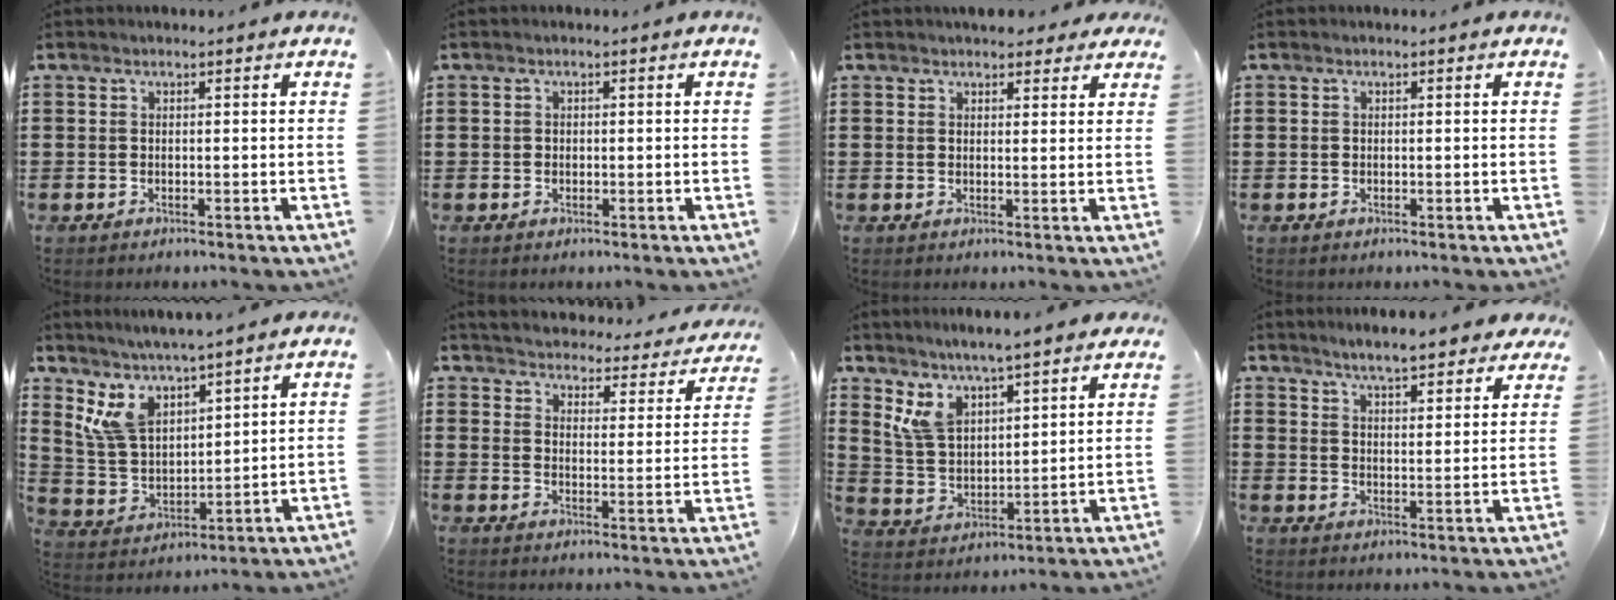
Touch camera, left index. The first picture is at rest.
{"total": 0.6, "force": [0.0, 0.6, 0.1], "torque": [-0.006, 0.005, 0.000]}
{"total": 3.0, "force": [2.7, 1.0, 0.9], "torque": [-0.010, -0.005, 0.046]}
{"total": 0.0}
{"total": 8.2, "force": [6.1, 3.4, 4.2], "torque": [-0.113, -0.015, 0.114]}
{"total": 3.4, "force": [3.4, -0.1, -0.2], "torque": [-0.021, -0.035, 0.052]}
{"total": 7.1, "force": [5.9, 2.1, 3.2], "torque": [-0.091, -0.019, 0.108]}
{"total": 5.7, "force": [5.4, 0.5, 1.7], "torque": [-0.055, -0.019, 0.098]}